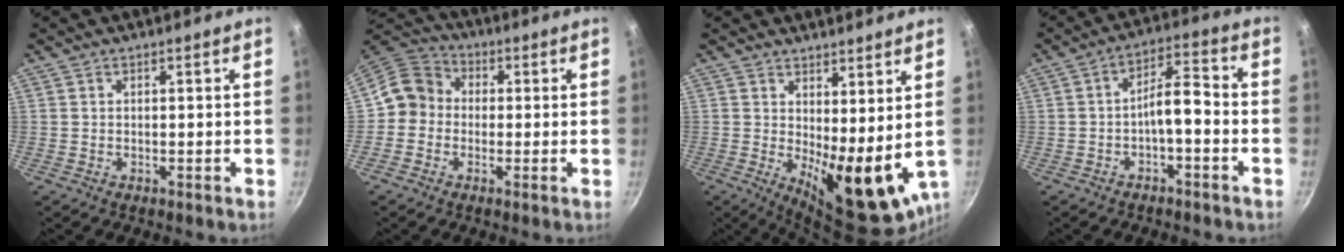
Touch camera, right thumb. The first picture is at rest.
{"total": 8.3, "force": [-0.5, 7.5, 3.4], "torque": [-0.035, 0.027, -0.035]}
{"total": 13.1, "force": [2.1, 5.1, 11.9], "torque": [-0.148, -0.036, 0.045]}
{"total": 6.5, "force": [-2.2, 2.2, 5.6], "torque": [-0.094, 0.044, -0.036]}